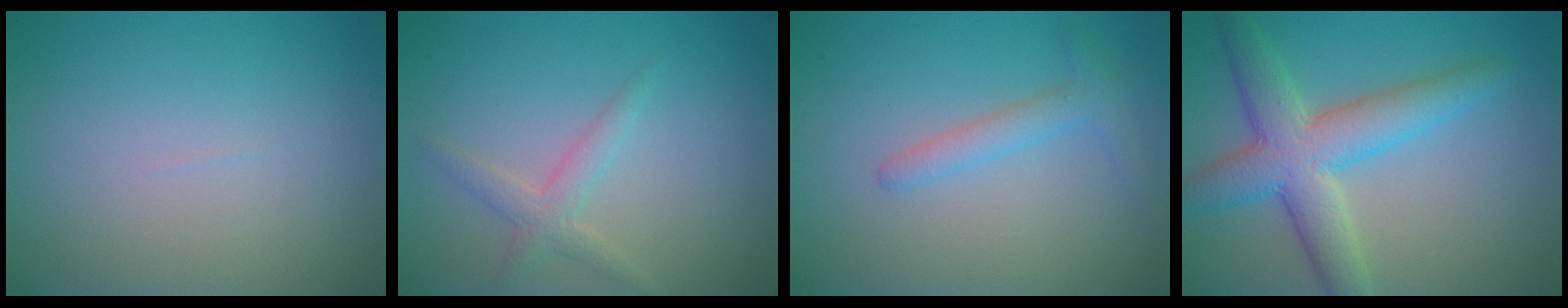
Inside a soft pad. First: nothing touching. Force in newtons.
{"total": 2.0, "press": 2.0, "slide": 0.0}
{"total": 2.1, "press": 2.1, "slide": 0.0}
{"total": 6.5, "press": 6.5, "slide": 0.1}